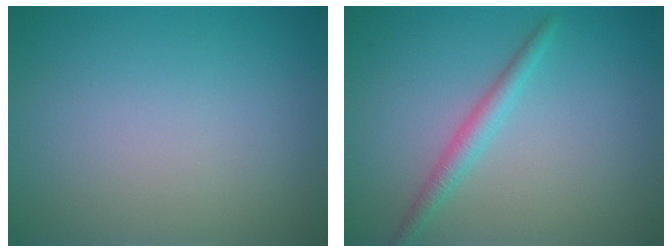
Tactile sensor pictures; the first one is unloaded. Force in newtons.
{"total": 2.0, "press": 2.0, "slide": 0.0}